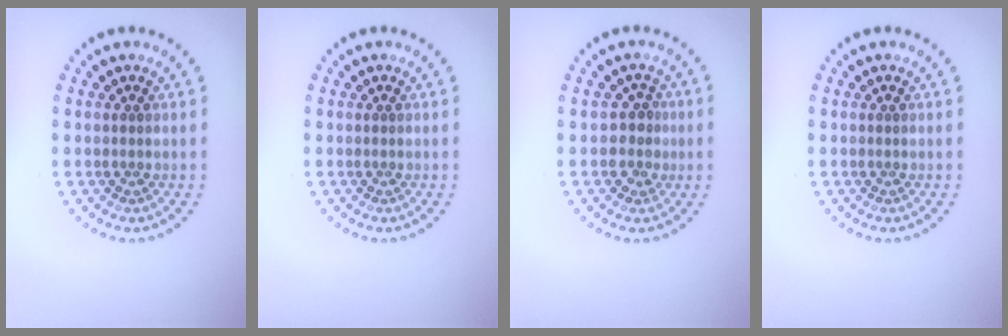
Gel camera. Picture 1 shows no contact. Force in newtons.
{"total": 0.0}
{"total": 1.8, "press": 1.6, "slide": 1.0}
{"total": 0.0}